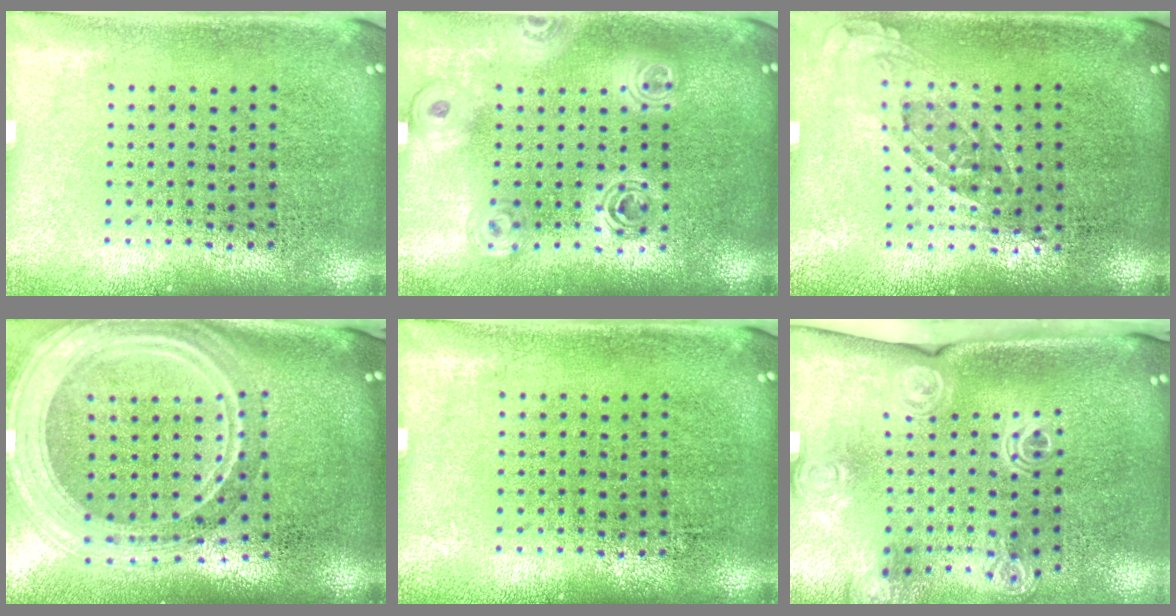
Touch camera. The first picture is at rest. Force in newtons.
{"total": 1.7, "press": 1.4, "slide": 0.8}
{"total": 0.7, "press": 0.7, "slide": 0.3}
{"total": 2.8, "press": 2.4, "slide": 1.6}
{"total": 0.0}
{"total": 2.0, "press": 1.6, "slide": 1.3}